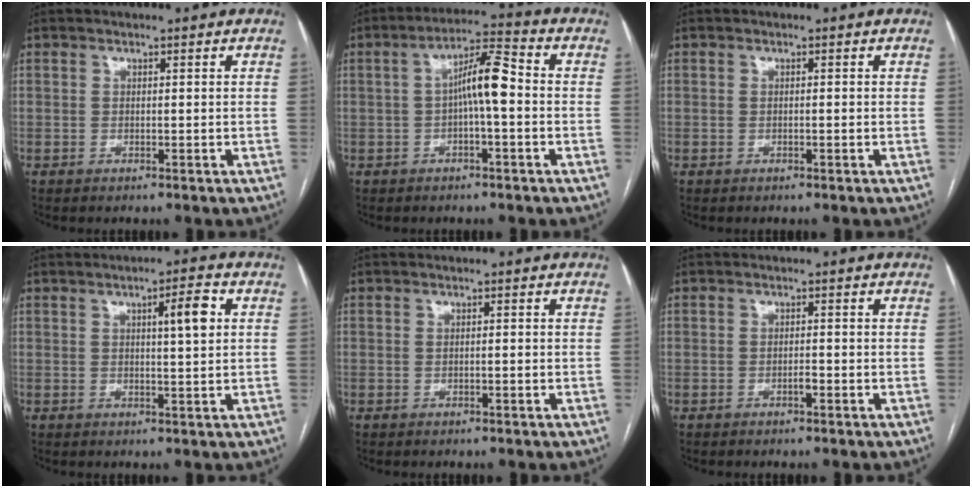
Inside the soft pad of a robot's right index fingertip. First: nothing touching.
{"total": 7.2, "force": [-0.4, 1.1, 7.1], "torque": [-0.125, 0.025, -0.009]}
{"total": 0.6, "force": [-0.1, 0.1, 0.5], "torque": [-0.011, 0.000, 0.002]}
{"total": 4.9, "force": [1.4, 0.4, 4.7], "torque": [-0.070, 0.003, 0.020]}
{"total": 1.0, "force": [-0.1, 0.3, 0.9], "torque": [-0.020, 0.003, 0.003]}
{"total": 1.1, "force": [-0.5, 0.3, 1.0], "torque": [-0.018, 0.001, -0.009]}